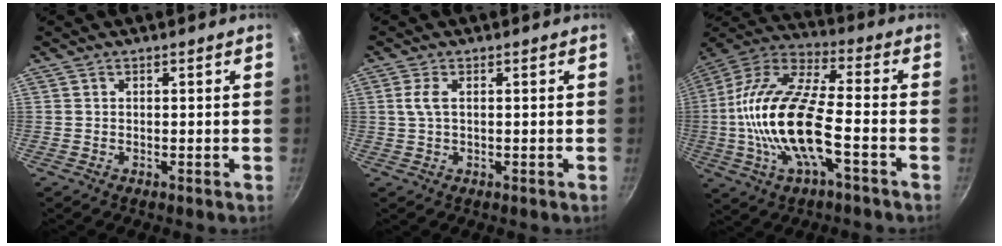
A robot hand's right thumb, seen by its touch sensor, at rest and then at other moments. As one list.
[{"total": 2.7, "force": [0.5, 1.1, 2.4], "torque": [-0.057, 0.005, 0.009]}, {"total": 20.5, "force": [-4.3, 7.8, 18.4], "torque": [-0.366, 0.033, -0.097]}]